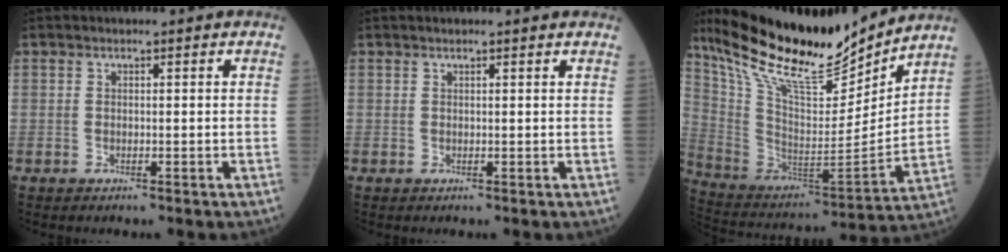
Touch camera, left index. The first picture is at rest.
{"total": 1.6, "force": [1.5, -0.3, 0.6], "torque": [-0.018, 0.007, 0.019]}
{"total": 22.2, "force": [18.6, 3.9, 11.5], "torque": [-0.219, -0.018, 0.329]}